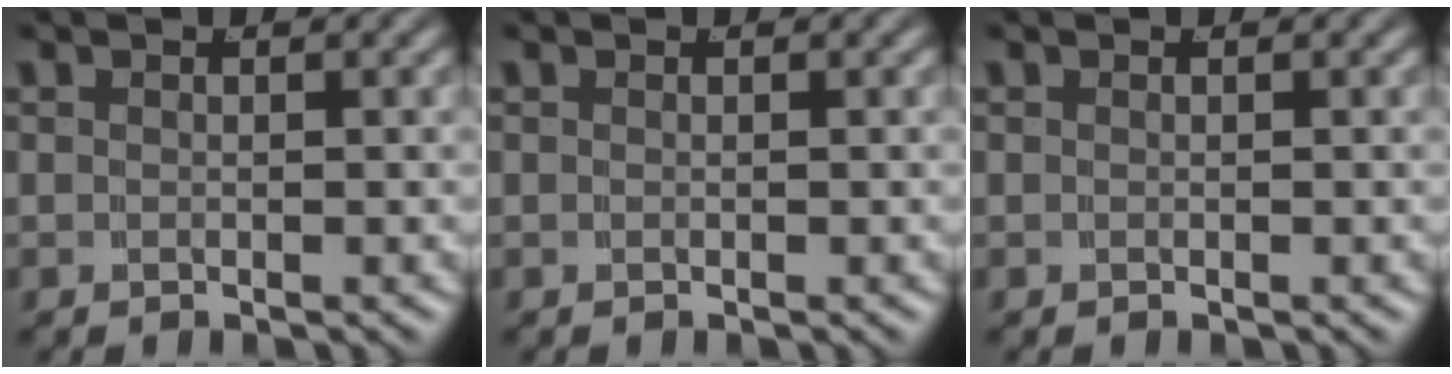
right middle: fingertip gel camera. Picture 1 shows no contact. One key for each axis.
{"total": 0.0}
{"total": 0.0}